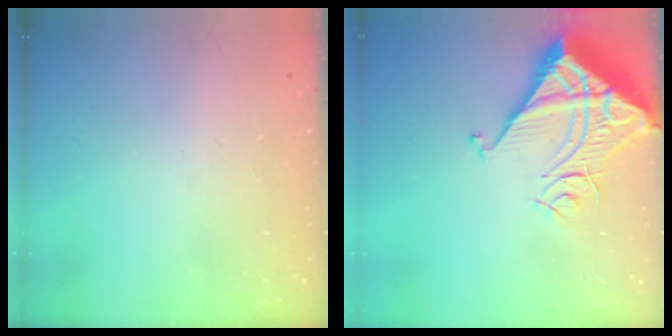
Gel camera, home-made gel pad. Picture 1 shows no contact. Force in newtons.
{"total": 10.3, "press": 10.3, "slide": 1.3}